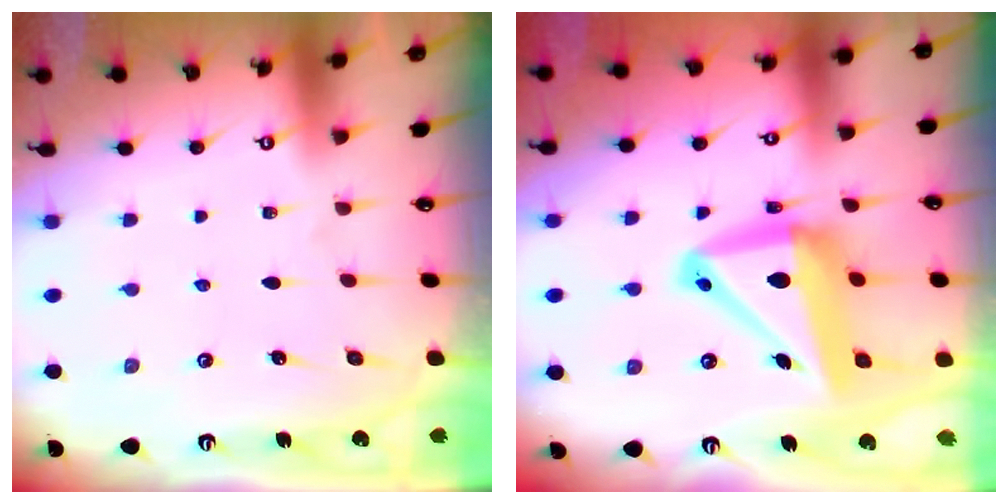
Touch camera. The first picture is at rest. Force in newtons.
{"total": 16.1, "press": 15.6, "slide": 3.9}